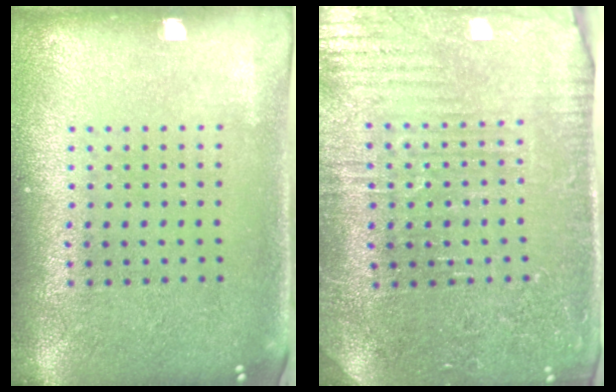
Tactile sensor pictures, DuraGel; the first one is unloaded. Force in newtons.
{"total": 3.4, "press": 3.4, "slide": 0.2}